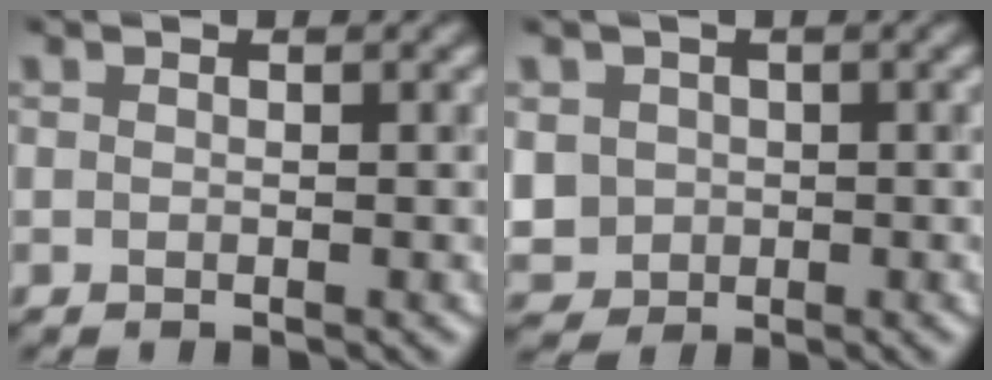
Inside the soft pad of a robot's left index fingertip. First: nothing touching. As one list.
[{"total": 4.3, "force": [-0.3, 4.0, 1.5], "torque": [-0.036, 0.005, -0.014]}]